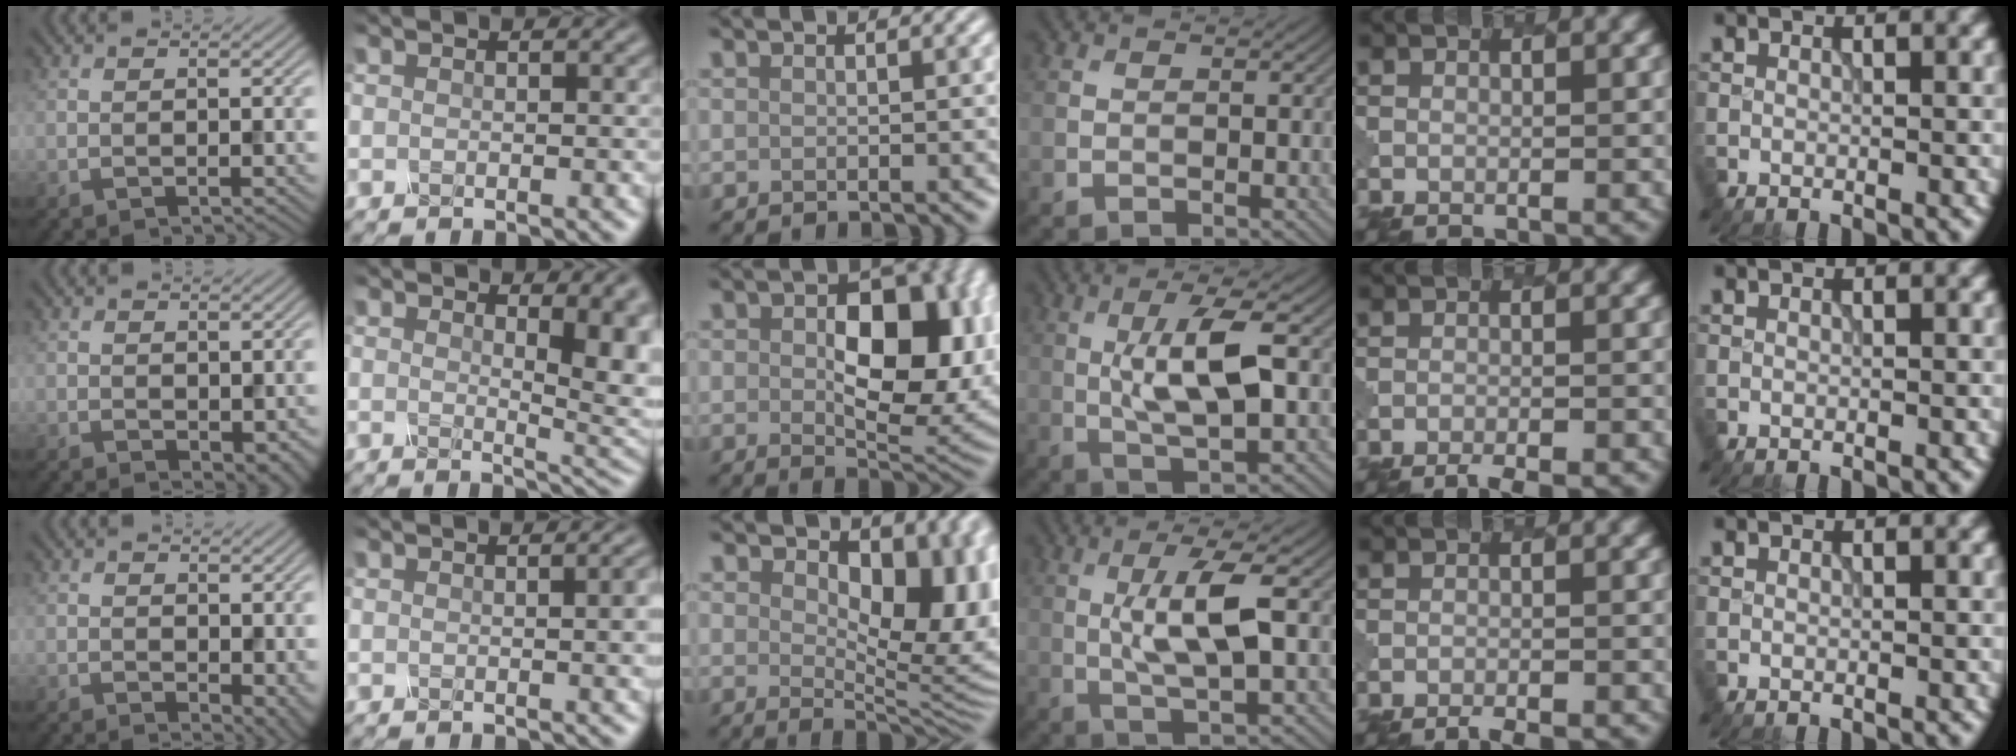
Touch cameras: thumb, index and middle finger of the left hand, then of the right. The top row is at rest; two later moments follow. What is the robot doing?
{"motion": "unscrew", "object": "spray bottle"}